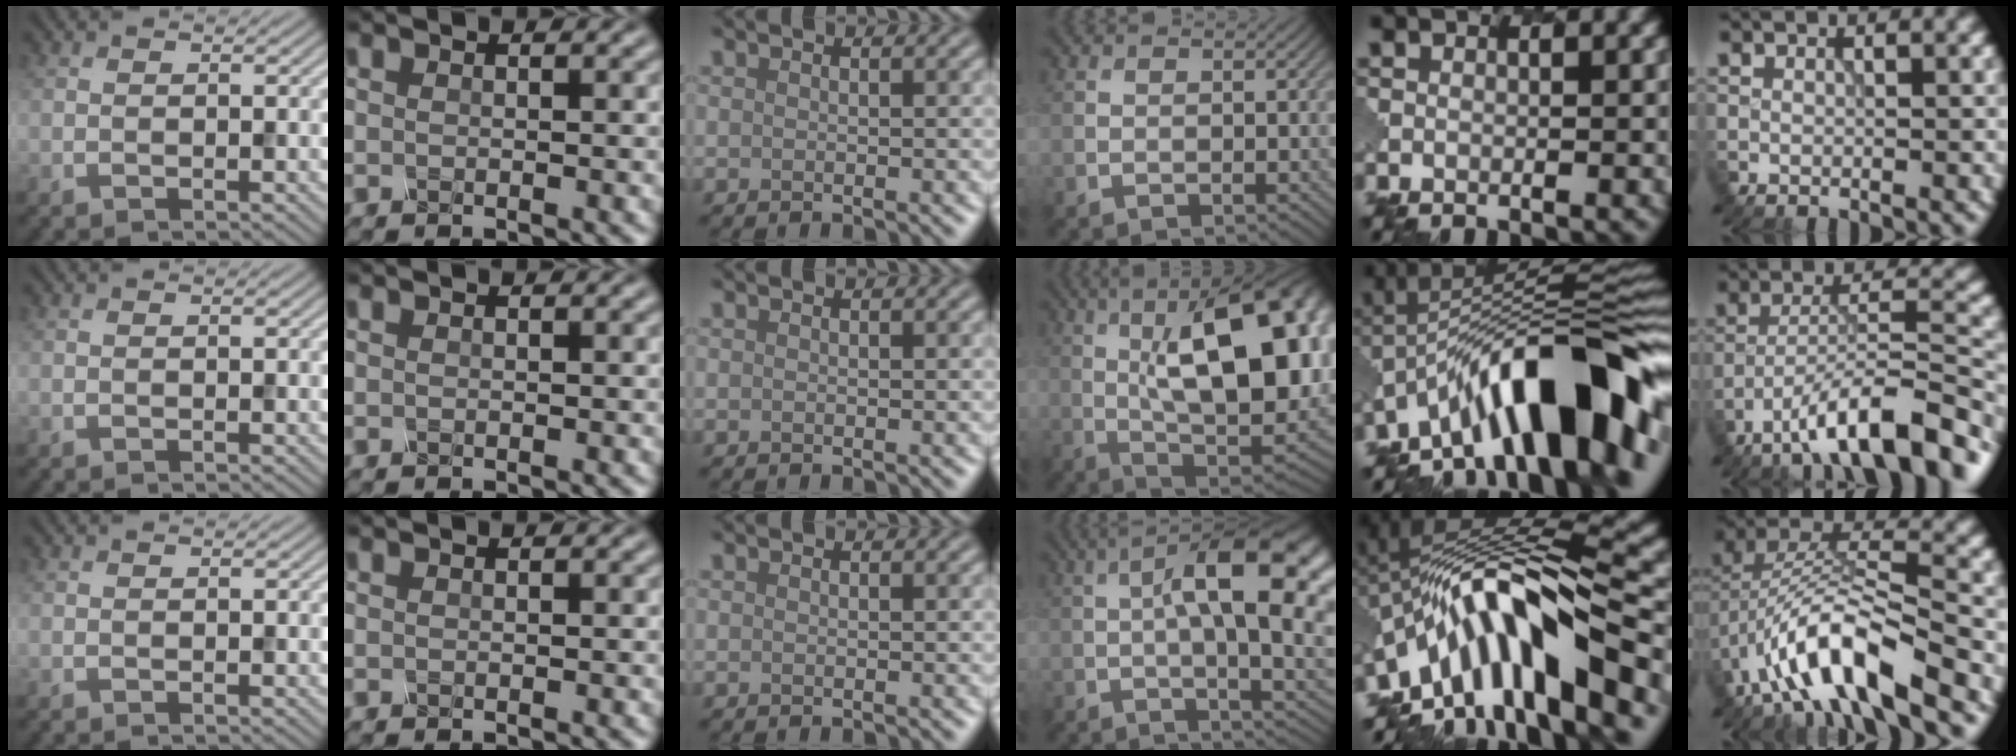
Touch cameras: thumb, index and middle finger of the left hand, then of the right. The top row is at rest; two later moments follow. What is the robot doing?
{"motion": "shake", "object": "salt shaker"}